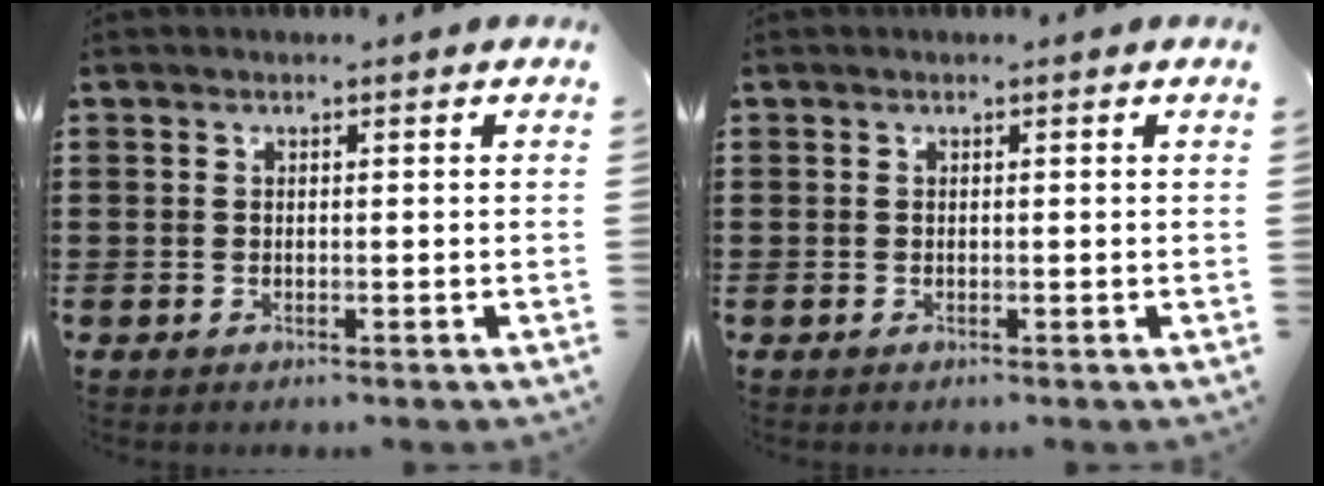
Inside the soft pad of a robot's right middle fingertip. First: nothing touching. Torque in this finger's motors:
{"motor_torque": [0.27, 0.07, 0.04, 0.00]}